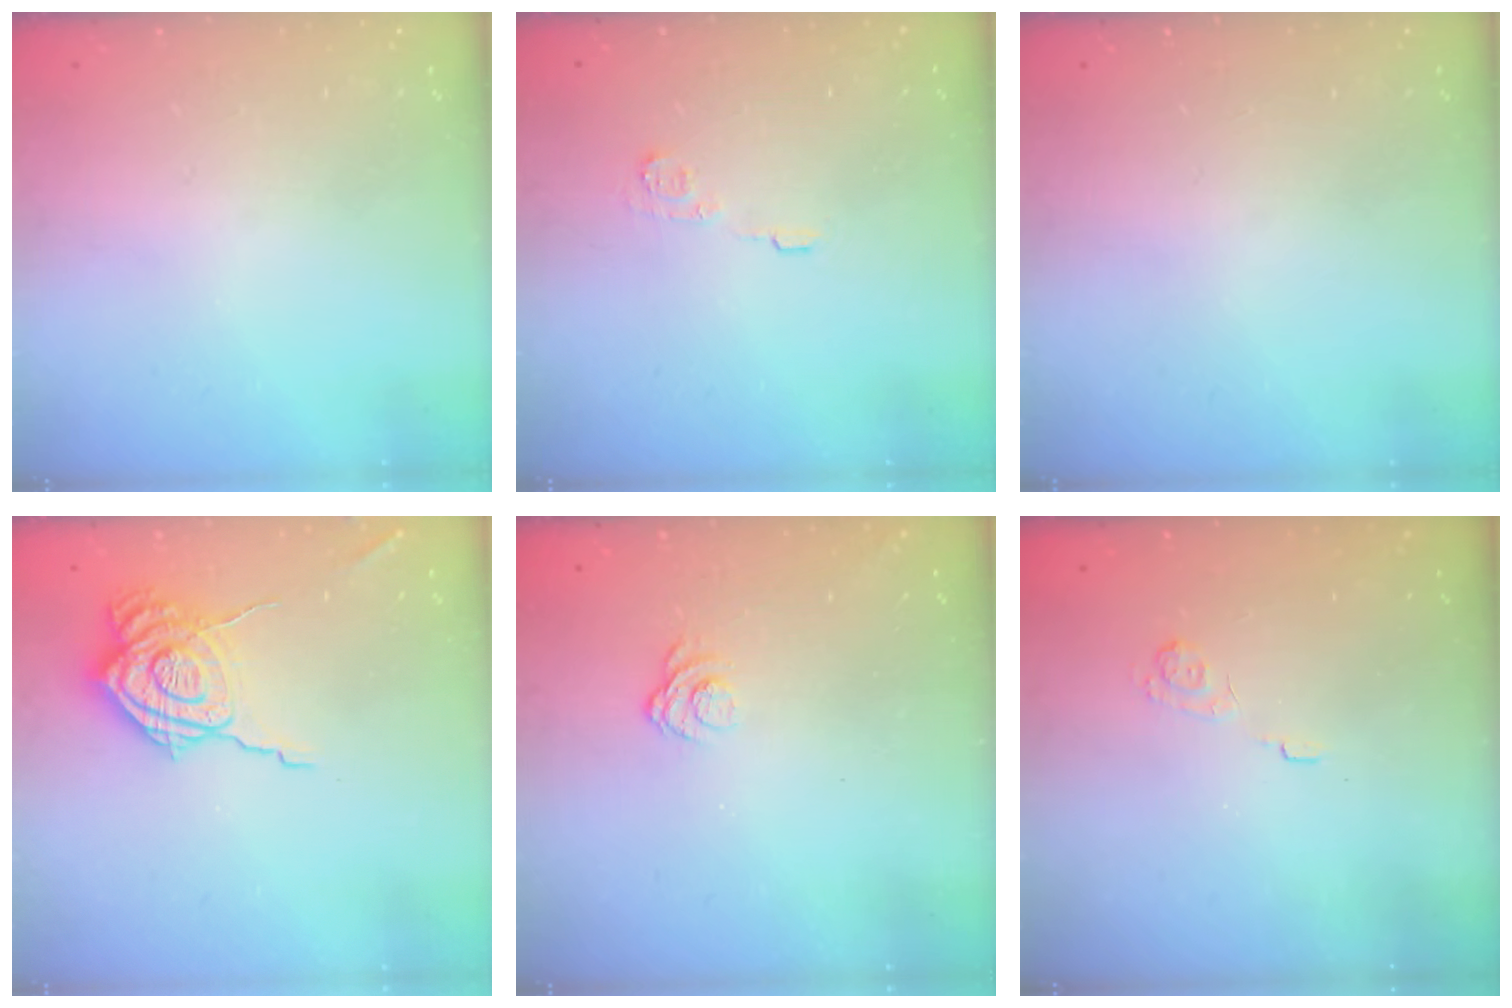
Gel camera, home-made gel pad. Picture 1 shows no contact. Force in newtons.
{"total": 4.9, "press": 4.9, "slide": 0.2}
{"total": 0.0}
{"total": 16.3, "press": 16.3, "slide": 1.1}
{"total": 5.1, "press": 4.9, "slide": 1.3}
{"total": 2.2, "press": 1.7, "slide": 1.4}